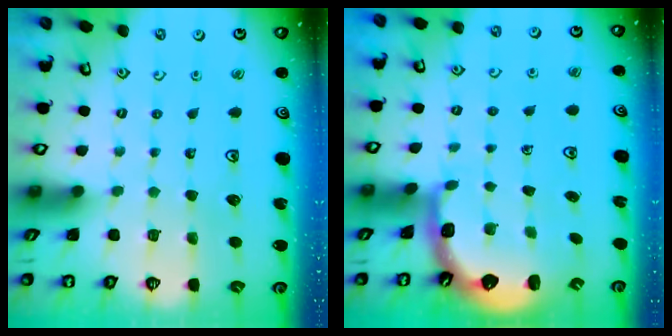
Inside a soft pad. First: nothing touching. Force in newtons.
{"total": 2.3, "press": 2.0, "slide": 1.2}